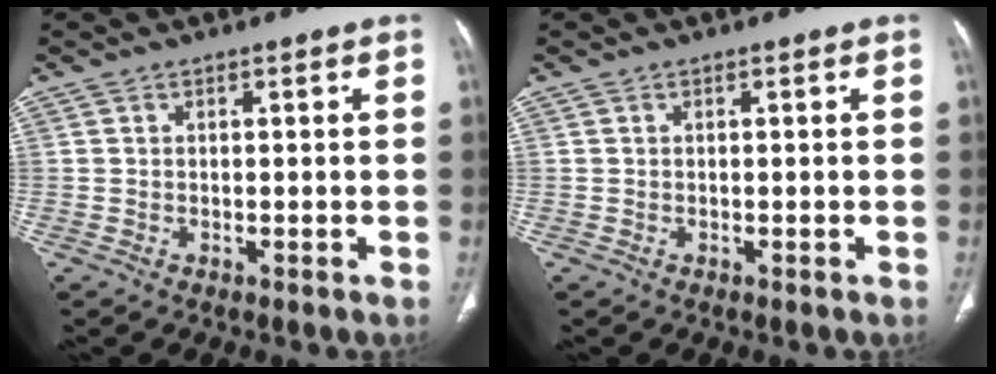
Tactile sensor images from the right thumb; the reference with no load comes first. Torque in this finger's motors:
{"motor_torque": [-0.01, 0.01, -0.13, -0.11, 0.02]}